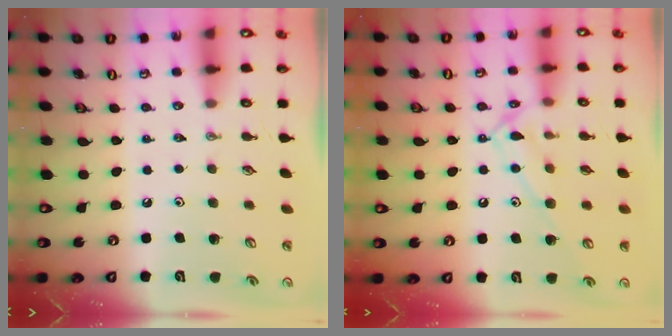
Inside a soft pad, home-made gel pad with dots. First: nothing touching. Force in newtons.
{"total": 12.7, "press": 12.7, "slide": 0.9}